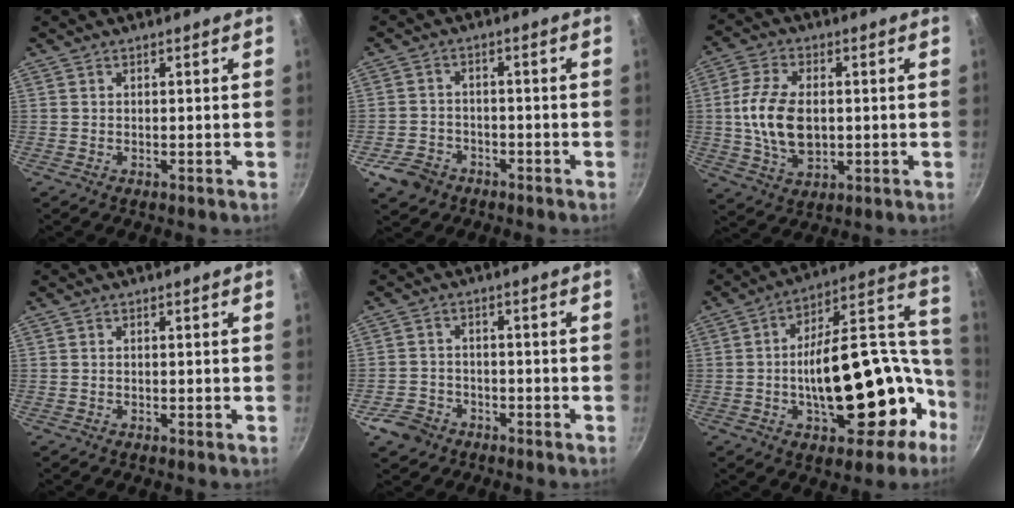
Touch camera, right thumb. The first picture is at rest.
{"total": 6.2, "force": [-3.6, 4.6, 2.2], "torque": [-0.037, 0.031, -0.059]}
{"total": 12.2, "force": [0.2, 7.5, 9.6], "torque": [-0.175, 0.004, 0.003]}
{"total": 0.0}
{"total": 5.6, "force": [-3.4, 4.2, 1.7], "torque": [-0.027, 0.033, -0.057]}
{"total": 29.5, "force": [-6.6, 15.9, 23.9], "torque": [-0.300, 0.072, -0.077]}